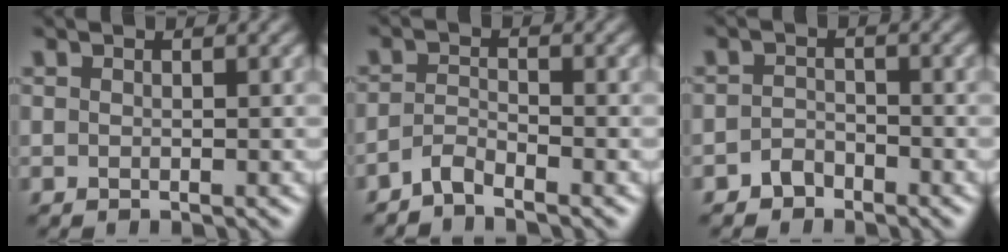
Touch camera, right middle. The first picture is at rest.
{"total": 1.8, "force": [-1.7, 0.2, 0.7], "torque": [-0.017, 0.003, -0.040]}
{"total": 1.6, "force": [-1.3, 0.9, 0.3], "torque": [-0.004, 0.008, -0.025]}